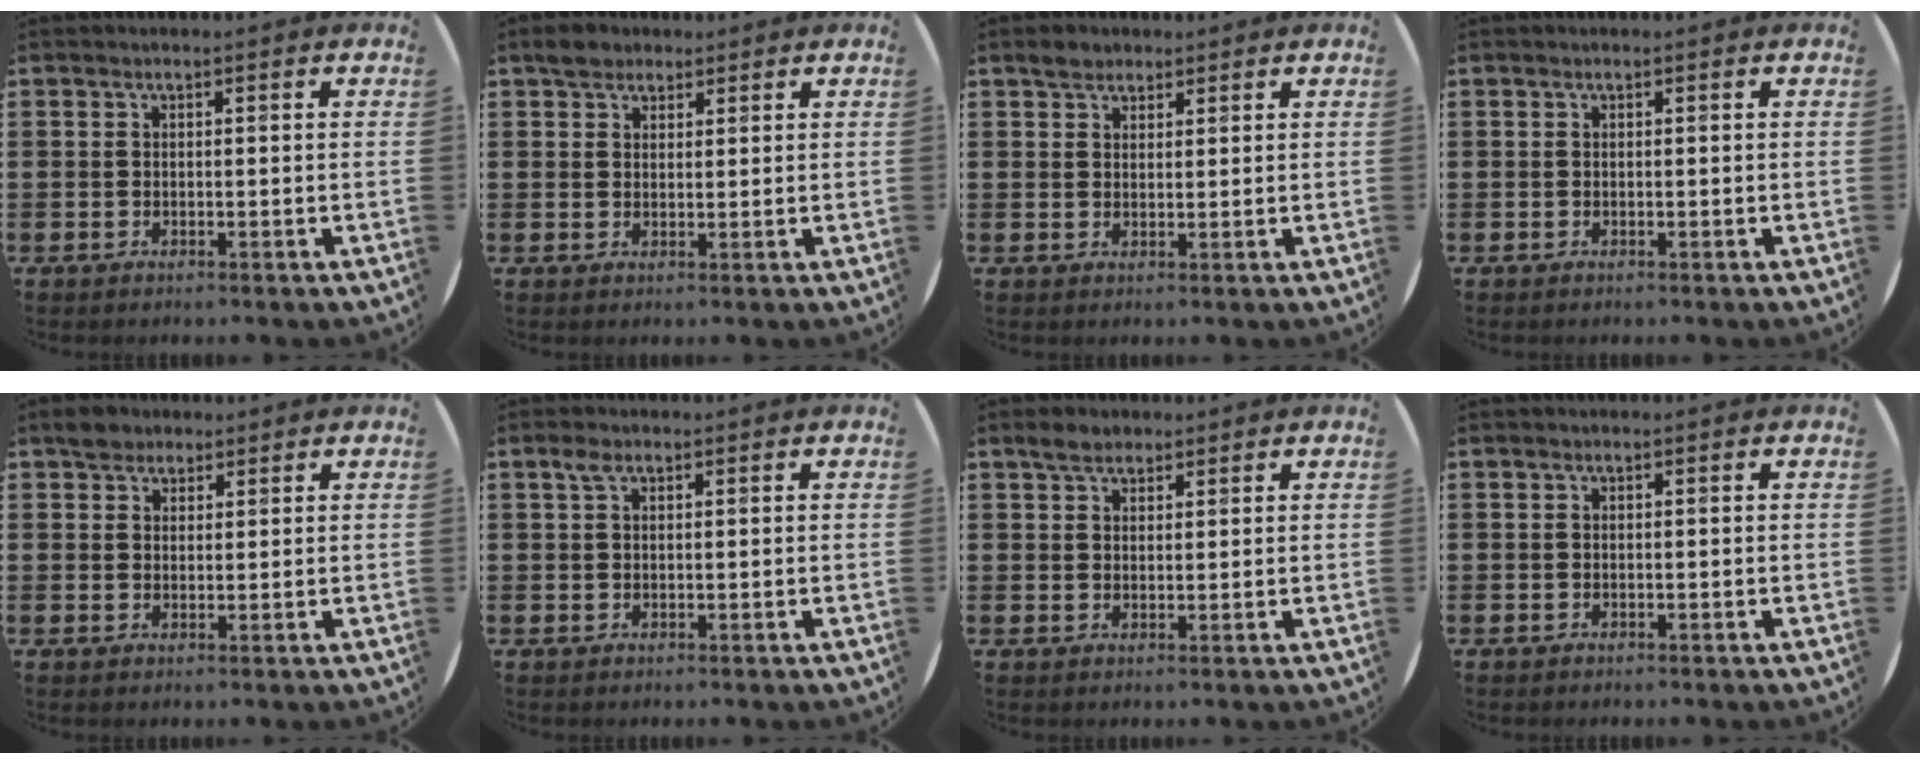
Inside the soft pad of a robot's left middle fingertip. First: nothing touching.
{"total": 2.5, "force": [2.1, 1.4, 0.3], "torque": [-0.002, 0.006, 0.039]}
{"total": 2.2, "force": [1.9, 1.1, 0.2], "torque": [0.001, 0.002, 0.036]}
{"total": 0.0}
{"total": 2.6, "force": [2.2, 1.4, 0.2], "torque": [0.000, 0.005, 0.042]}
{"total": 1.6, "force": [1.0, 0.9, 0.9], "torque": [-0.012, 0.003, 0.015]}
{"total": 2.7, "force": [2.3, 1.2, 0.7], "torque": [-0.009, 0.005, 0.042]}
{"total": 0.0}